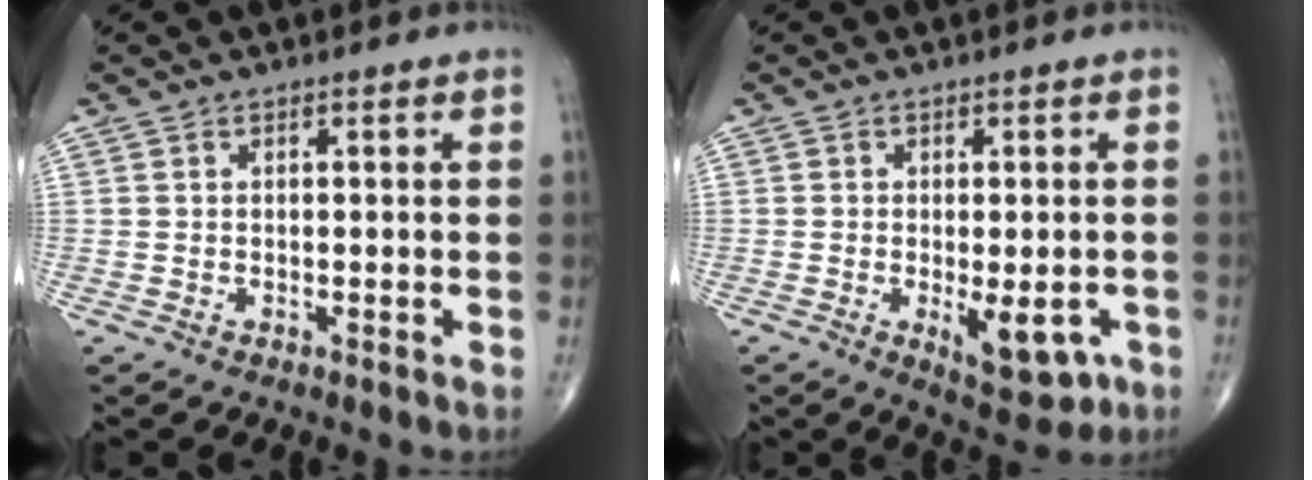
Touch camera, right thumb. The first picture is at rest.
{"total": 8.0, "force": [-2.5, 3.5, 6.8], "torque": [-0.077, -0.009, -0.026]}